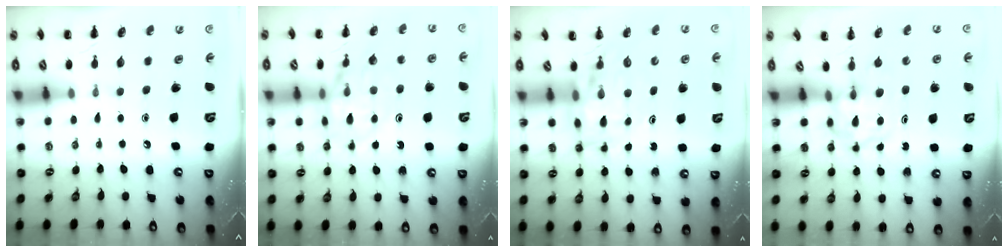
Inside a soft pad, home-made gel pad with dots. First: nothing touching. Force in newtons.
{"total": 12.2, "press": 11.9, "slide": 2.7}
{"total": 9.1, "press": 8.5, "slide": 3.2}
{"total": 3.8, "press": 3.7, "slide": 0.5}